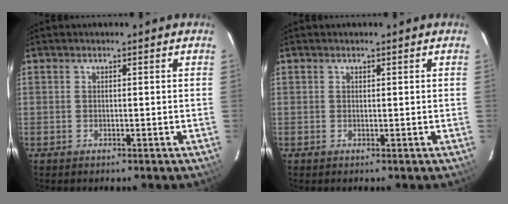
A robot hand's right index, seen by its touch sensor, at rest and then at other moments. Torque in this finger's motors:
{"motor_torque": [0.19, -0.01, 0.10, 0.01]}